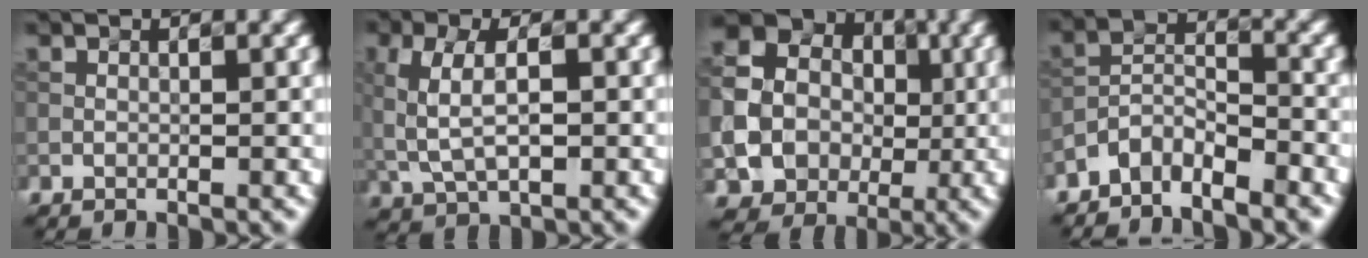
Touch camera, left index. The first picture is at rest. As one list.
[{"total": 4.0, "force": [0.4, 2.0, 3.4], "torque": [-0.082, 0.006, 0.012]}, {"total": 12.6, "force": [-0.4, 11.9, 3.9], "torque": [-0.119, -0.001, -0.019]}, {"total": 3.6, "force": [-3.2, 1.1, 1.0], "torque": [-0.018, 0.010, -0.066]}]